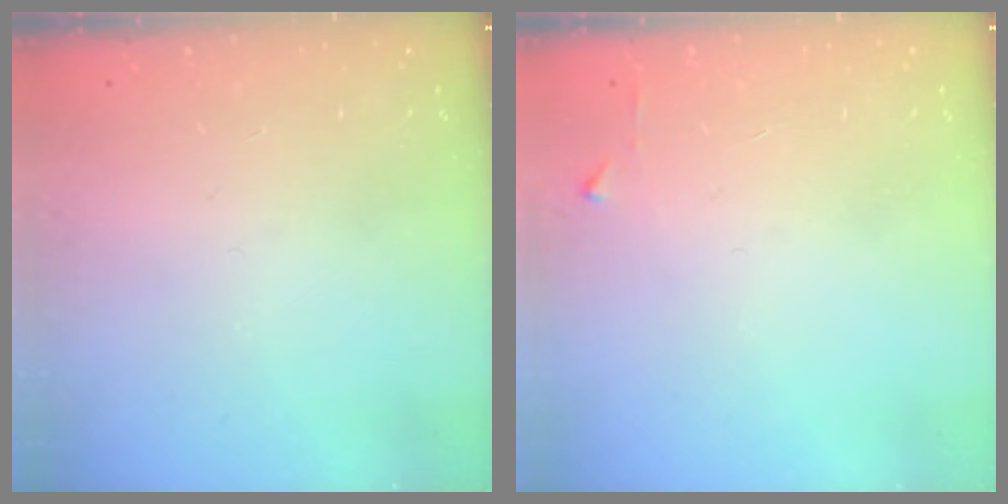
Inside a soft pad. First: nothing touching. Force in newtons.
{"total": 2.4, "press": 2.4, "slide": 0.3}